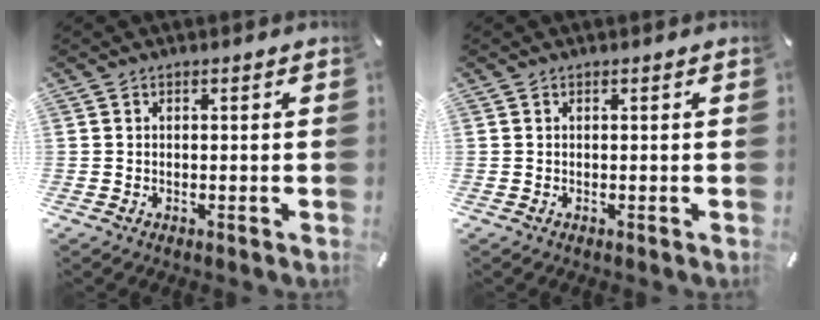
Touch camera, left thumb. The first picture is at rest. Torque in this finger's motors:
{"motor_torque": [-0.05, 0.12, 0.00, -0.04, 0.01]}